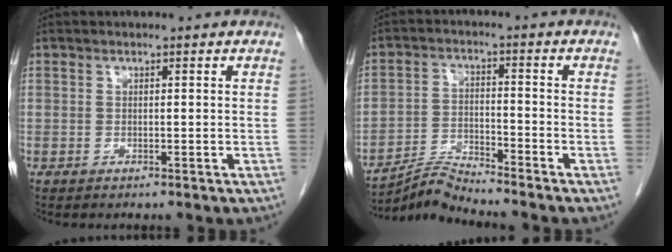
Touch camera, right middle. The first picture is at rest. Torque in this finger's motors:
{"motor_torque": [0.02, -0.61, -0.12, -0.03]}